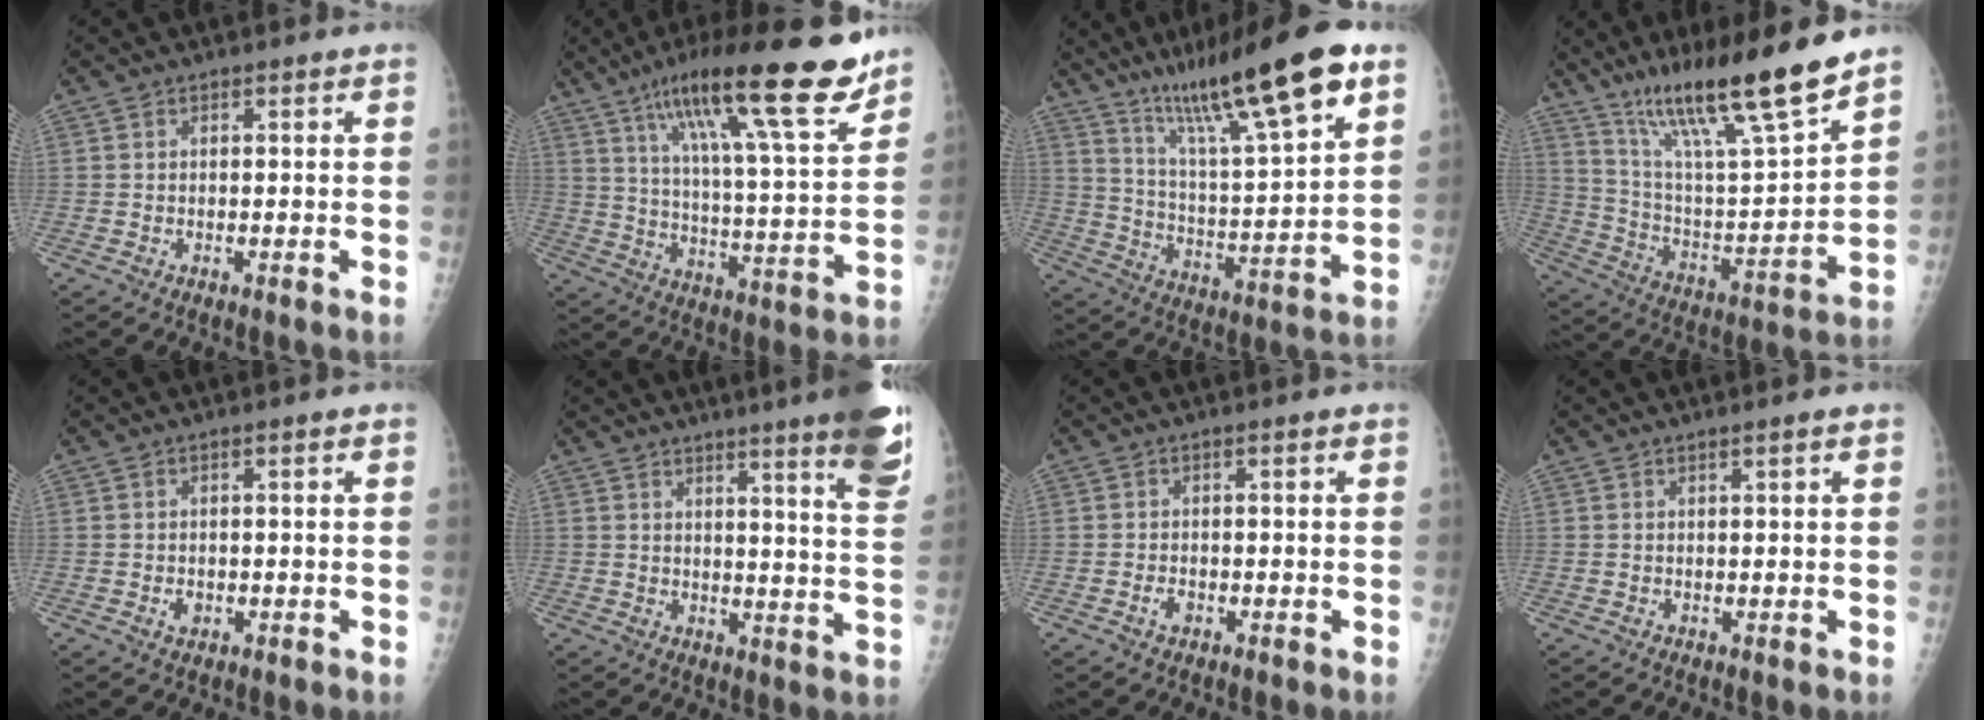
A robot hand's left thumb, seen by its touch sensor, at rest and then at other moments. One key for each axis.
{"total": 23.5, "fx": 15.6, "fy": 3.8, "fz": 17.1, "tx": -0.255, "ty": -0.055, "tz": 0.252}
{"total": 21.7, "fx": 13.7, "fy": 2.7, "fz": 16.7, "tx": -0.261, "ty": -0.048, "tz": 0.230}
{"total": 21.3, "fx": 15.4, "fy": 2.0, "fz": 14.6, "tx": -0.228, "ty": -0.070, "tz": 0.274}
{"total": 1.6, "fx": -0.5, "fy": 1.2, "fz": 1.0, "tx": -0.009, "ty": 0.003, "tz": -0.004}
{"total": 13.7, "fx": 8.8, "fy": 0.8, "fz": 10.5, "tx": -0.118, "ty": -0.049, "tz": 0.100}
{"total": 1.6, "fx": -0.8, "fy": 1.0, "fz": 1.0, "tx": -0.018, "ty": 0.006, "tz": -0.013}
{"total": 0.7, "fx": 0.4, "fy": -0.1, "fz": 0.6, "tx": -0.013, "ty": -0.002, "tz": 0.009}